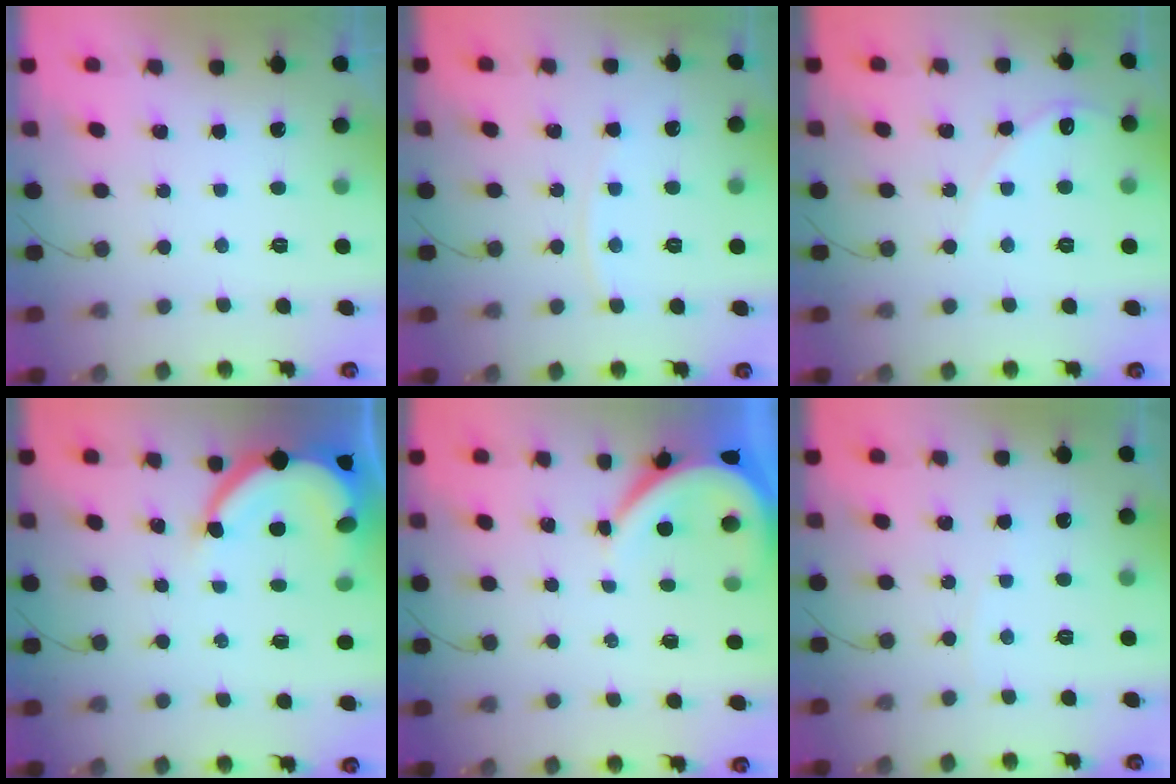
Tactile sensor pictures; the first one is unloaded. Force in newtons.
{"total": 5.0, "press": 4.9, "slide": 0.7}
{"total": 5.6, "press": 5.6, "slide": 0.8}
{"total": 8.6, "press": 8.6, "slide": 1.0}
{"total": 5.4, "press": 5.4, "slide": 0.7}
{"total": 2.9, "press": 2.9, "slide": 0.4}